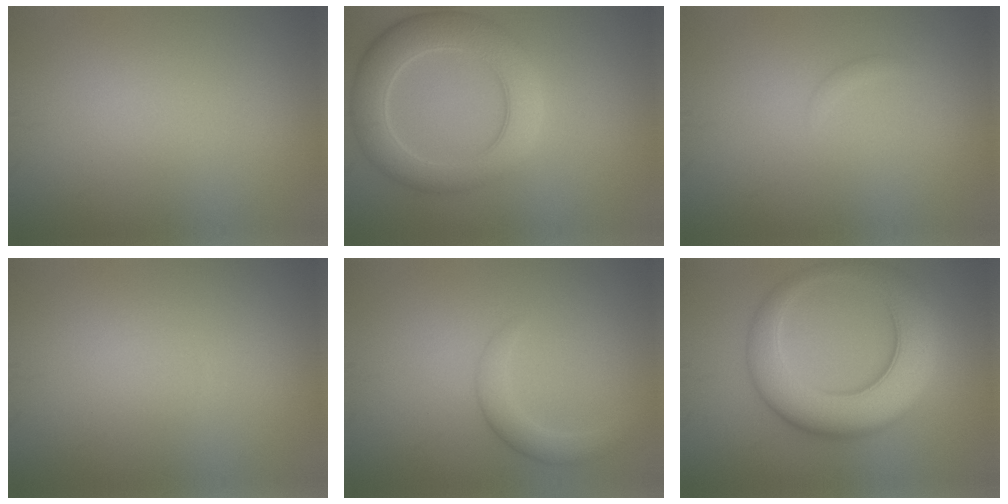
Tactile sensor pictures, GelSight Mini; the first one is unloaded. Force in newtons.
{"total": 6.8, "press": 6.8, "slide": 0.5}
{"total": 0.5, "press": 0.5, "slide": 0.0}
{"total": 0.0}
{"total": 2.2, "press": 2.2, "slide": 0.0}
{"total": 9.0, "press": 9.0, "slide": 0.3}